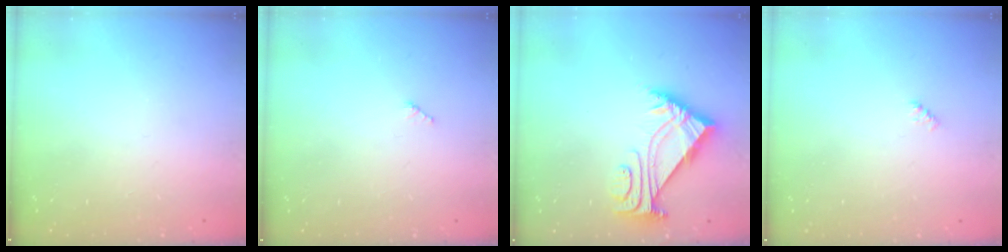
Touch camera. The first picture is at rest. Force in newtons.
{"total": 2.5, "press": 2.5, "slide": 0.3}
{"total": 5.6, "press": 5.5, "slide": 1.0}
{"total": 2.4, "press": 2.4, "slide": 0.4}